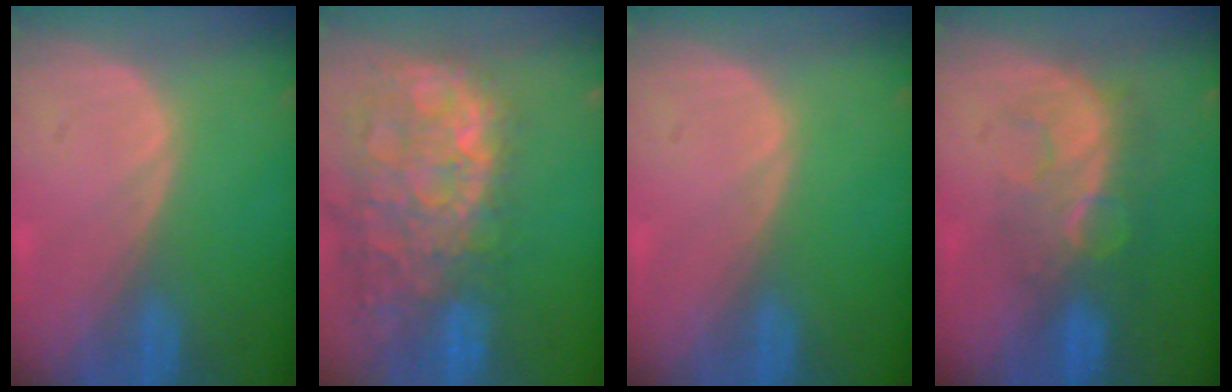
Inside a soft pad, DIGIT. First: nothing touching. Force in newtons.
{"total": 15.0, "press": 12.1, "slide": 8.8}
{"total": 0.0}
{"total": 8.1, "press": 7.4, "slide": 3.2}